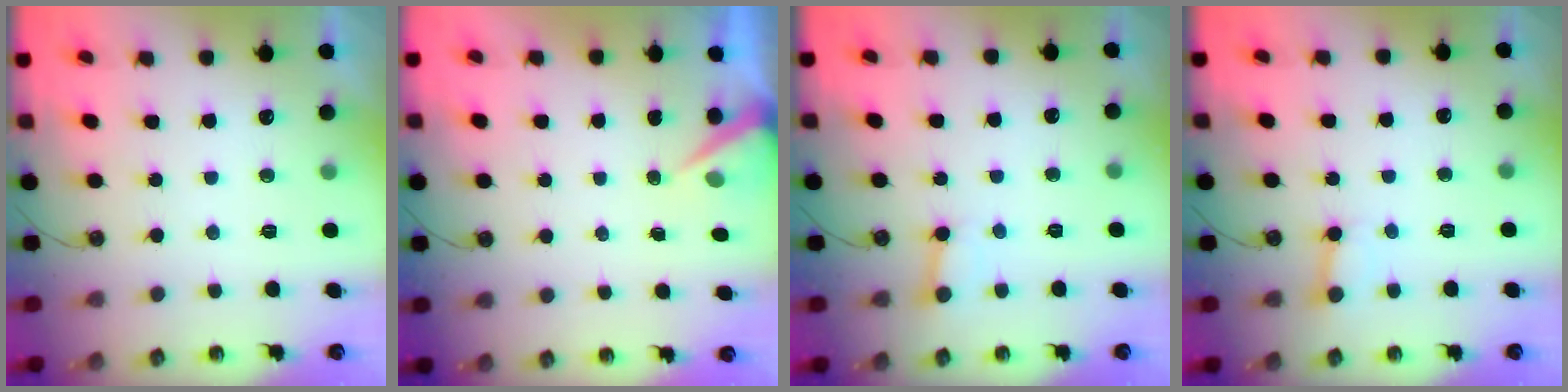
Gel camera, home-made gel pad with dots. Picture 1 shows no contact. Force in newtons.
{"total": 4.2, "press": 4.2, "slide": 0.4}
{"total": 2.3, "press": 2.3, "slide": 0.1}
{"total": 2.4, "press": 2.4, "slide": 0.0}